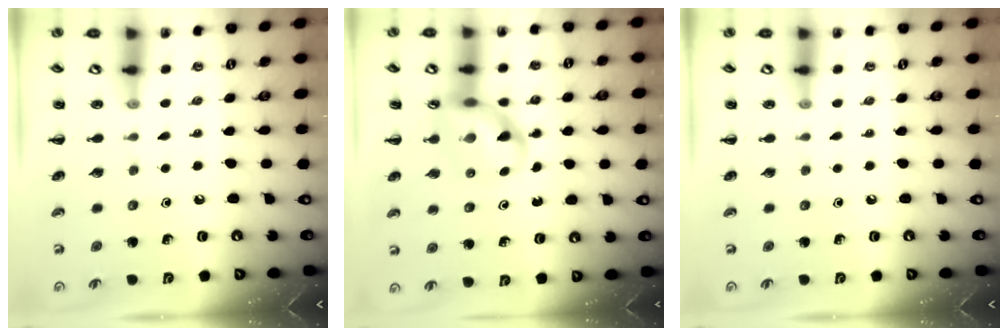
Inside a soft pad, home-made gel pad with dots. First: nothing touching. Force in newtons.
{"total": 10.2, "press": 9.8, "slide": 2.7}
{"total": 0.0}